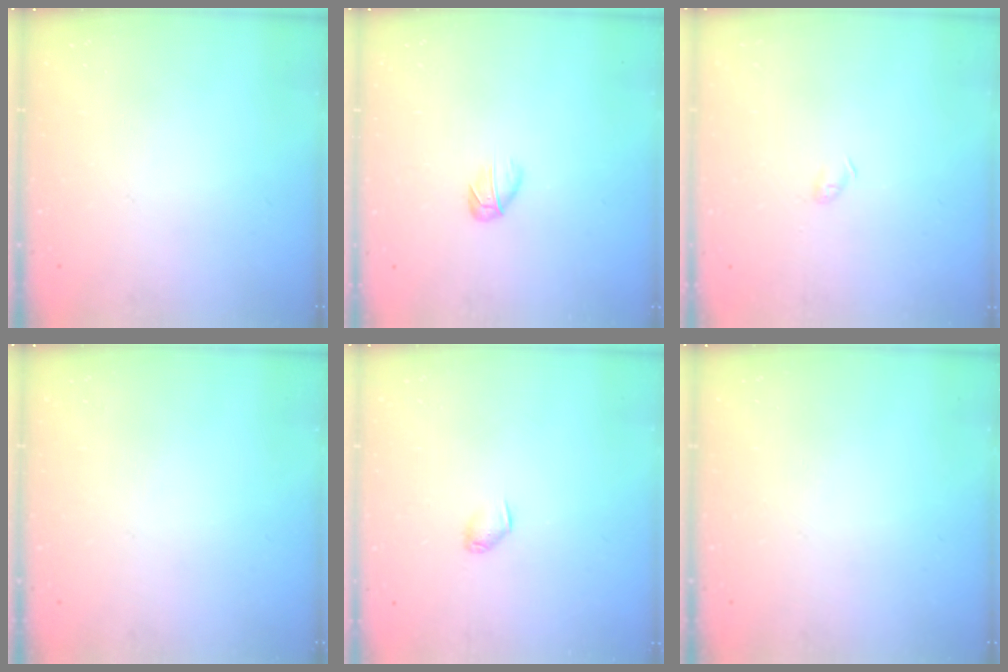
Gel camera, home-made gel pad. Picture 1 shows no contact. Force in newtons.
{"total": 2.8, "press": 2.7, "slide": 0.9}
{"total": 2.6, "press": 2.5, "slide": 0.4}
{"total": 0.0}
{"total": 3.0, "press": 2.9, "slide": 0.7}
{"total": 0.0}